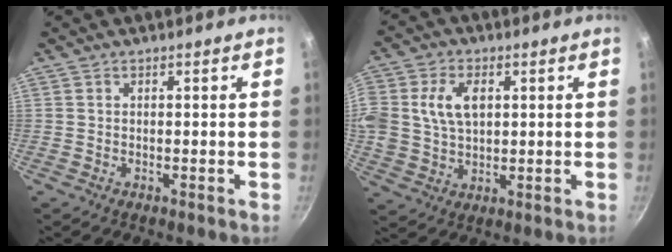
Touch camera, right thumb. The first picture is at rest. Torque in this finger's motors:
{"motor_torque": [0.35, 0.36, 0.65, 0.59, 0.12]}